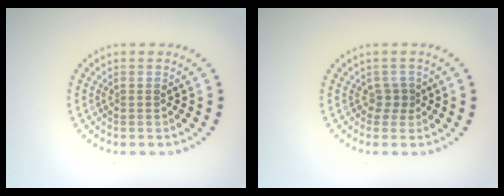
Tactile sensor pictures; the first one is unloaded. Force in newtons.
{"total": 1.2, "press": 0.9, "slide": 0.8}